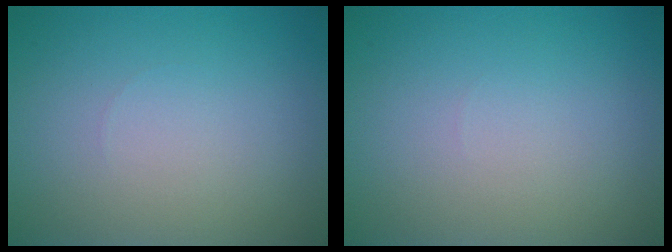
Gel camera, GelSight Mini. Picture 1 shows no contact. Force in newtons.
{"total": 0.0}